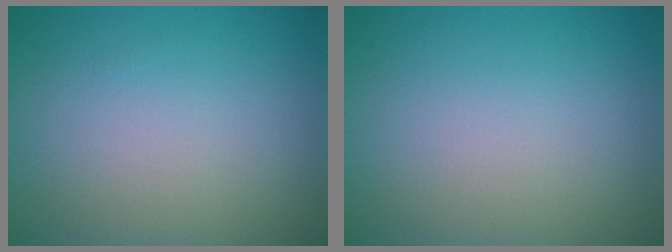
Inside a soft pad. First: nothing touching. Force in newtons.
{"total": 0.0}